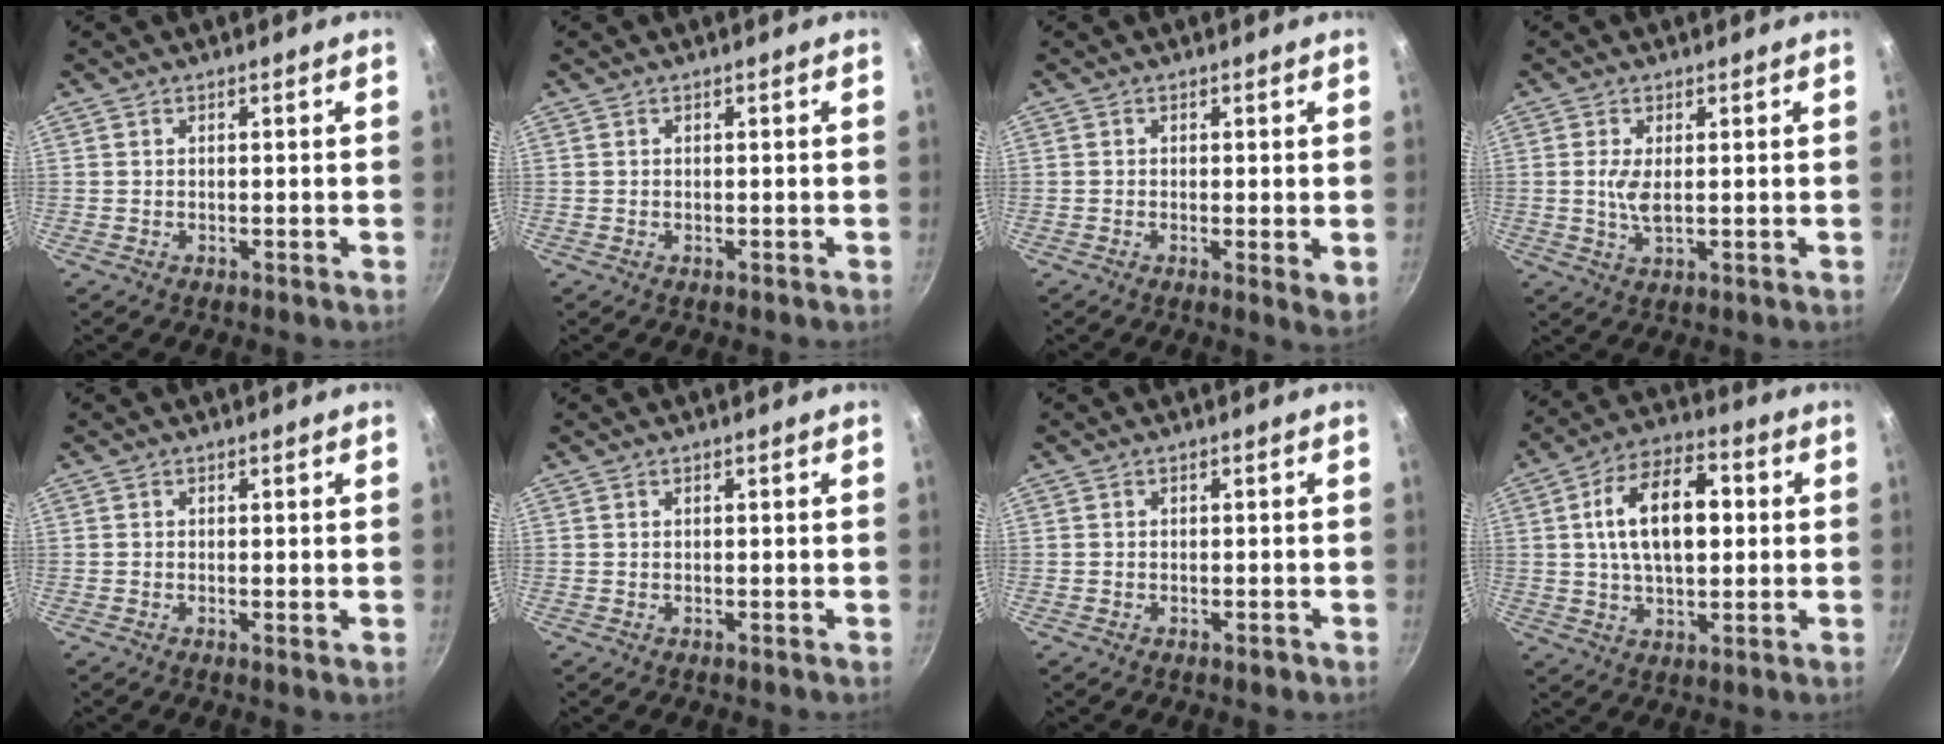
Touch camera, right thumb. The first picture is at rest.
{"total": 0.0}
{"total": 2.9, "force": [-0.1, 0.9, 2.8], "torque": [-0.041, -0.011, -0.003]}
{"total": 3.8, "force": [0.4, 1.5, 3.4], "torque": [-0.076, -0.004, 0.010]}
{"total": 0.6, "force": [0.0, 0.2, 0.6], "torque": [-0.011, -0.003, -0.003]}
{"total": 0.0}
{"total": 1.1, "force": [-0.6, 0.7, 0.7], "torque": [-0.009, 0.007, -0.007]}
{"total": 15.6, "force": [2.2, 8.8, 12.6], "torque": [-0.188, 0.019, 0.029]}